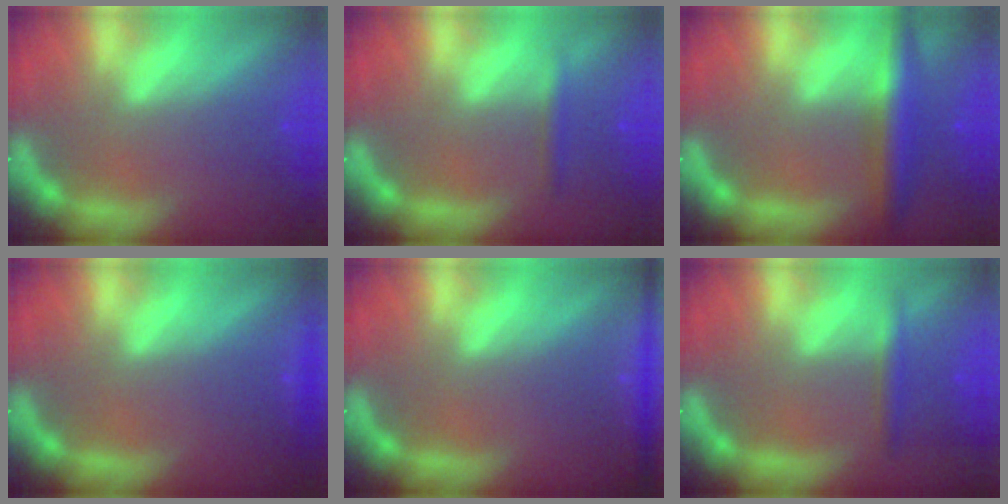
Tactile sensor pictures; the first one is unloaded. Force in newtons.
{"total": 1.4}
{"total": 5.0}
{"total": 0.9}
{"total": 4.5}
{"total": 1.9}